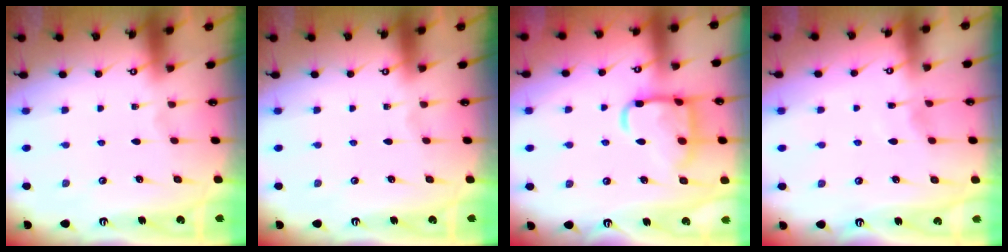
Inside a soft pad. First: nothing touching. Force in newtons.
{"total": 0.0}
{"total": 14.9, "press": 14.8, "slide": 1.3}
{"total": 4.1, "press": 4.0, "slide": 0.7}